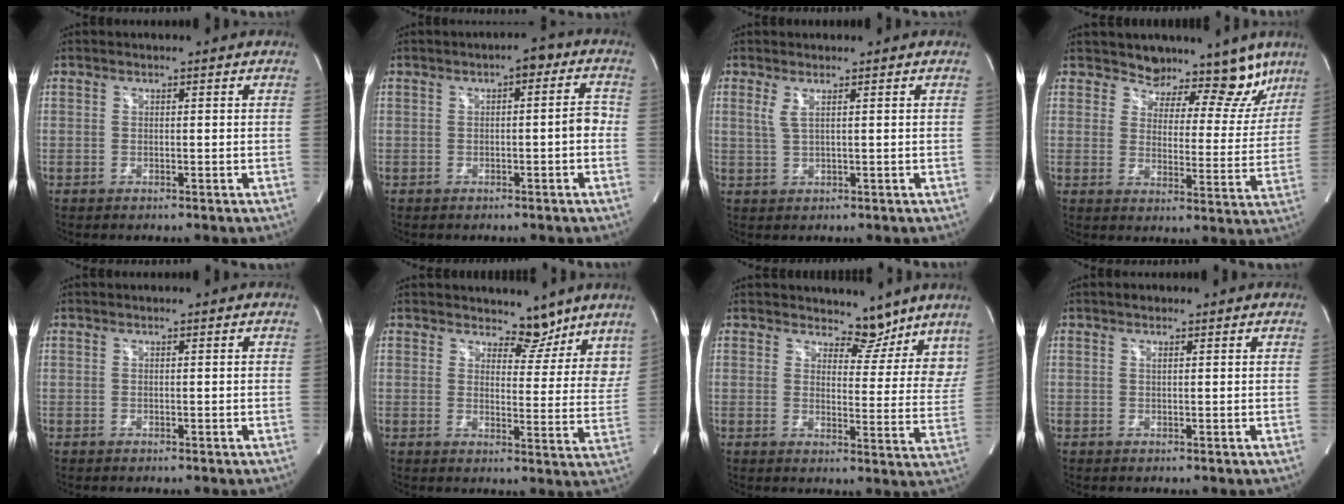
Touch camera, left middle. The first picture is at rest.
{"total": 4.4, "force": [0.0, 1.3, 4.2], "torque": [-0.049, 0.018, -0.007]}
{"total": 1.7, "force": [0.8, -0.1, 1.5], "torque": [-0.040, 0.000, 0.021]}
{"total": 12.3, "force": [10.6, 5.2, 3.6], "torque": [-0.014, -0.016, 0.110]}
{"total": 0.0}
{"total": 8.4, "force": [7.5, 3.3, 1.7], "torque": [0.007, -0.027, 0.081]}
{"total": 9.8, "force": [8.9, 3.6, 1.8], "torque": [0.011, -0.031, 0.090]}
{"total": 0.7, "force": [0.4, 0.3, 0.5], "torque": [-0.014, 0.005, 0.010]}